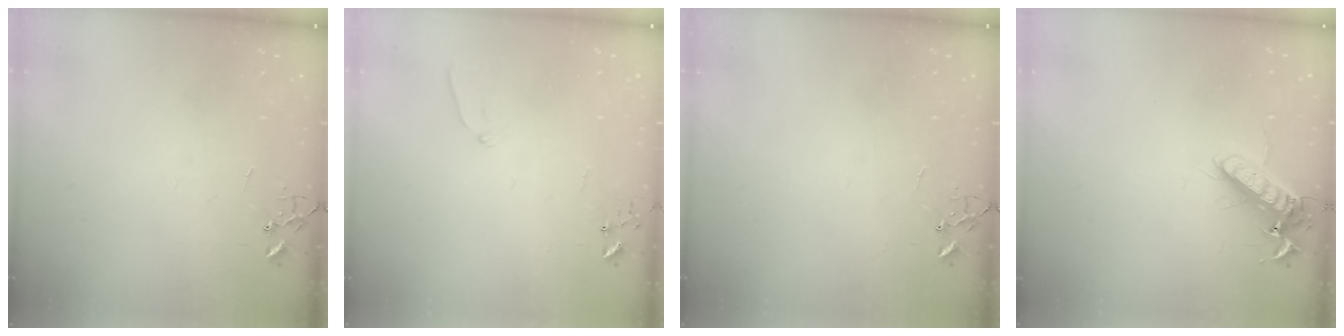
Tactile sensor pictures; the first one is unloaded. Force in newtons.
{"total": 5.6, "press": 5.6, "slide": 0.6}
{"total": 0.0}
{"total": 12.7, "press": 12.5, "slide": 2.1}